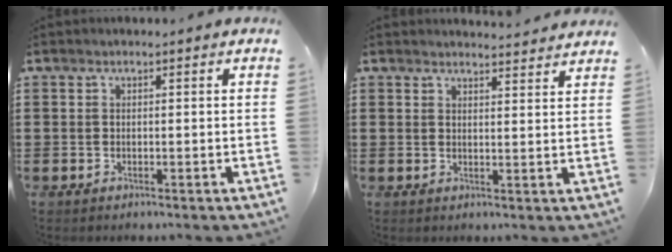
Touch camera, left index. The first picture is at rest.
{"total": 2.7, "force": [2.7, -0.1, 0.0], "torque": [-0.001, -0.015, 0.049]}